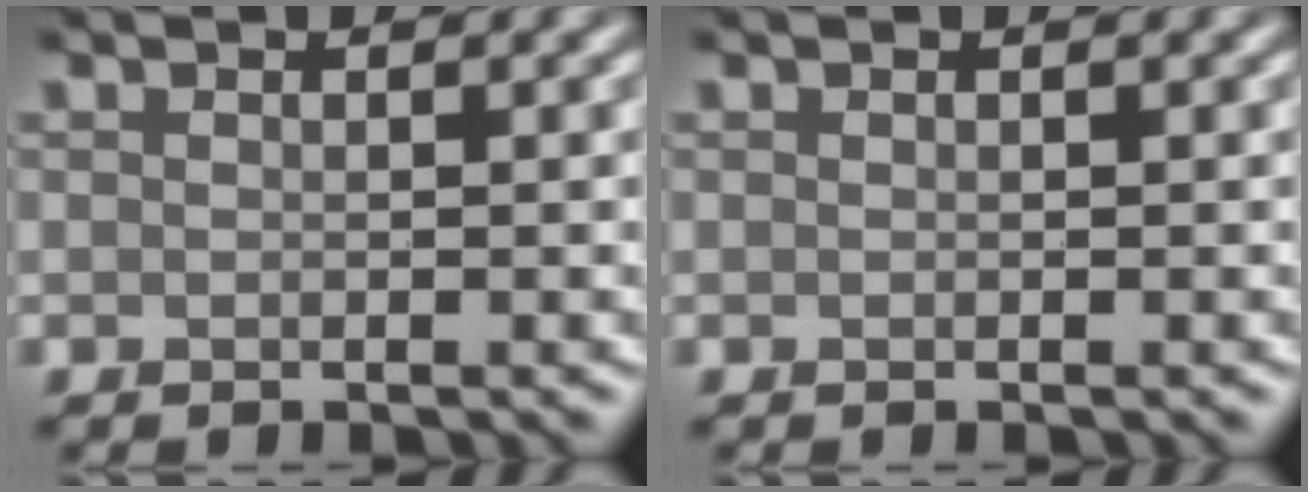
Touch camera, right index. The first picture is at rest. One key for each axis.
{"total": 0.0}